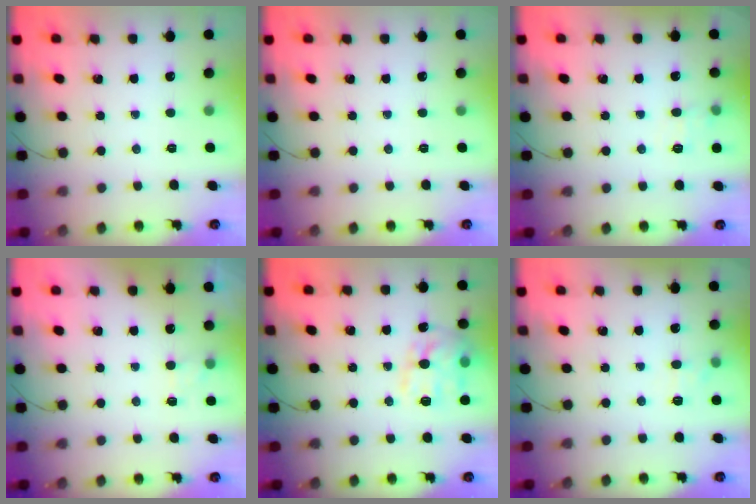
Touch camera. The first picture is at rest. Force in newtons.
{"total": 0.0}
{"total": 6.3, "press": 6.1, "slide": 1.7}
{"total": 2.4, "press": 1.9, "slide": 1.4}
{"total": 14.2, "press": 14.2, "slide": 0.5}
{"total": 7.5, "press": 7.4, "slide": 1.6}